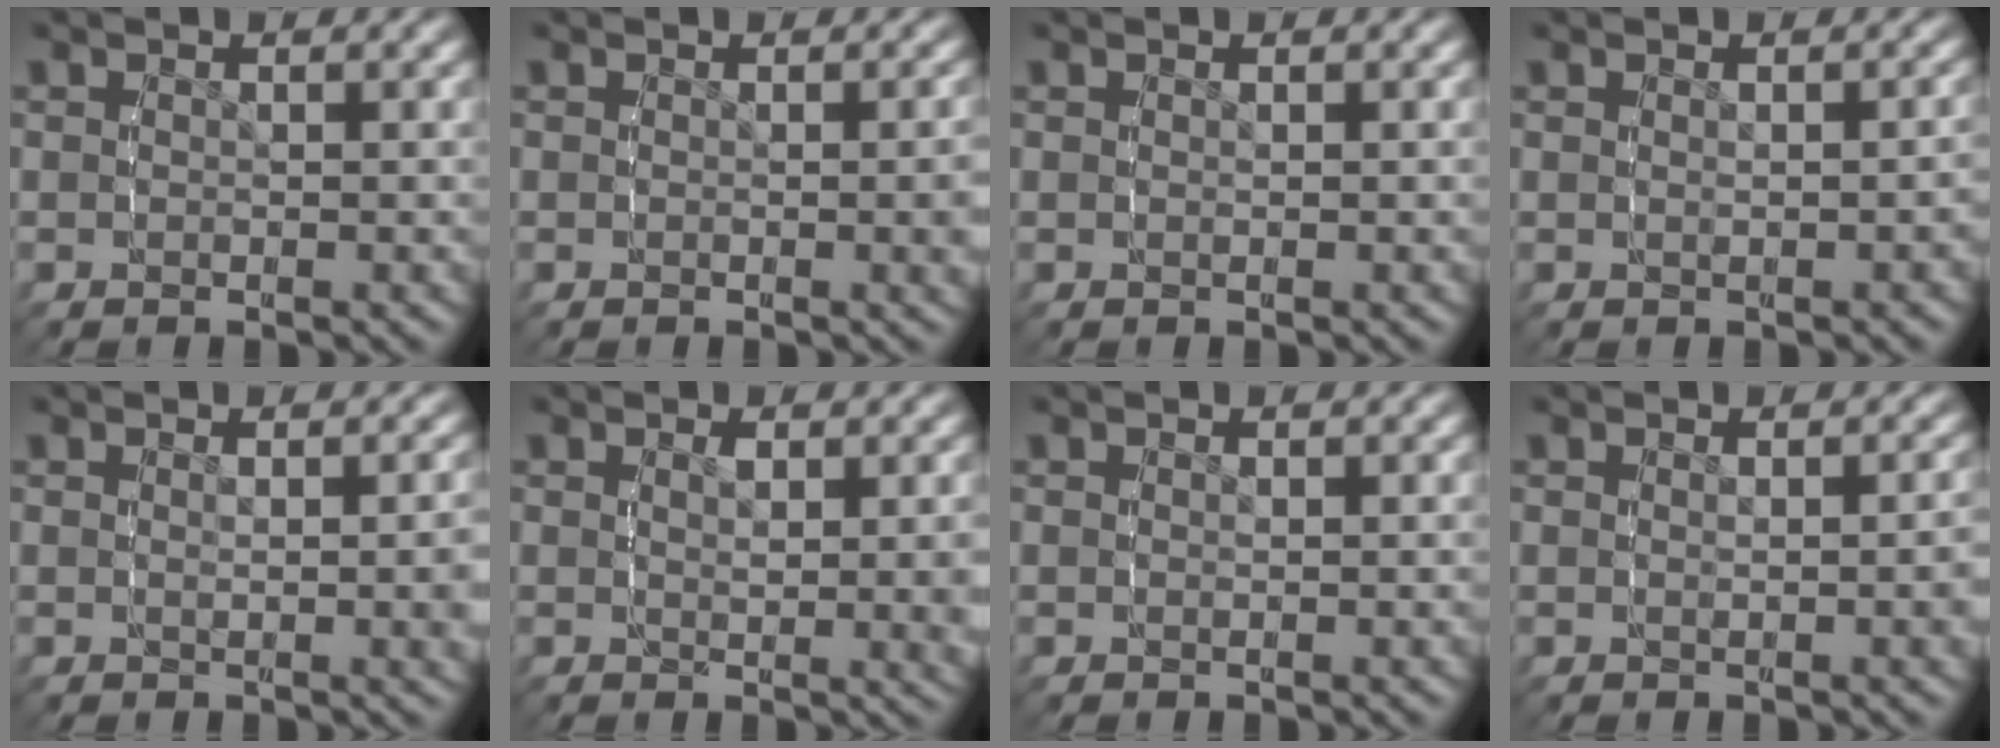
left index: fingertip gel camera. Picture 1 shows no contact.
{"total": 0.9, "force": [-0.1, 0.3, 0.9], "torque": [-0.010, 0.000, -0.003]}
{"total": 0.0}
{"total": 0.6, "force": [-0.2, -0.2, 0.5], "torque": [-0.013, 0.001, 0.003]}
{"total": 1.4, "force": [0.5, -0.3, 1.3], "torque": [-0.016, -0.002, 0.010]}
{"total": 1.8, "force": [1.0, -0.5, 1.4], "torque": [-0.019, -0.010, 0.019]}
{"total": 0.0}
{"total": 0.9, "force": [0.2, -0.3, 0.8], "torque": [-0.014, 0.000, 0.007]}